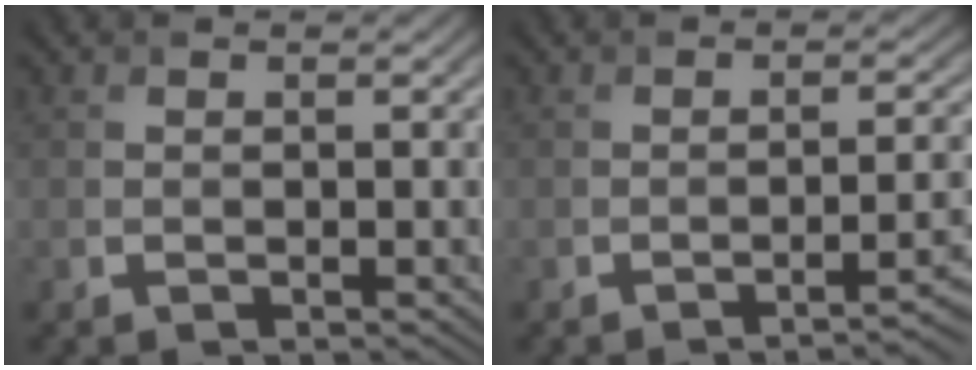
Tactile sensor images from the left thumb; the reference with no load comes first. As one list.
[{"total": 4.3, "force": [-2.3, 1.1, 3.4], "torque": [-0.033, 0.004, -0.039]}]